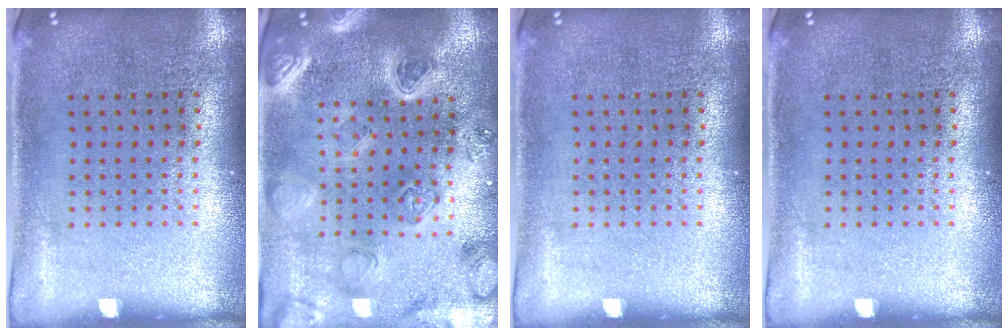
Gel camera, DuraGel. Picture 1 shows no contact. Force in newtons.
{"total": 2.5, "press": 2.5, "slide": 0.3}
{"total": 0.0}
{"total": 0.0}